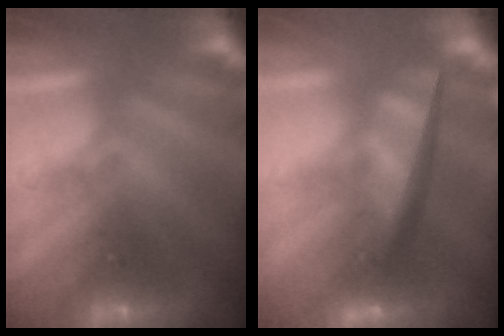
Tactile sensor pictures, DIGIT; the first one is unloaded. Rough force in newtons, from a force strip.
{"total": 5.8}